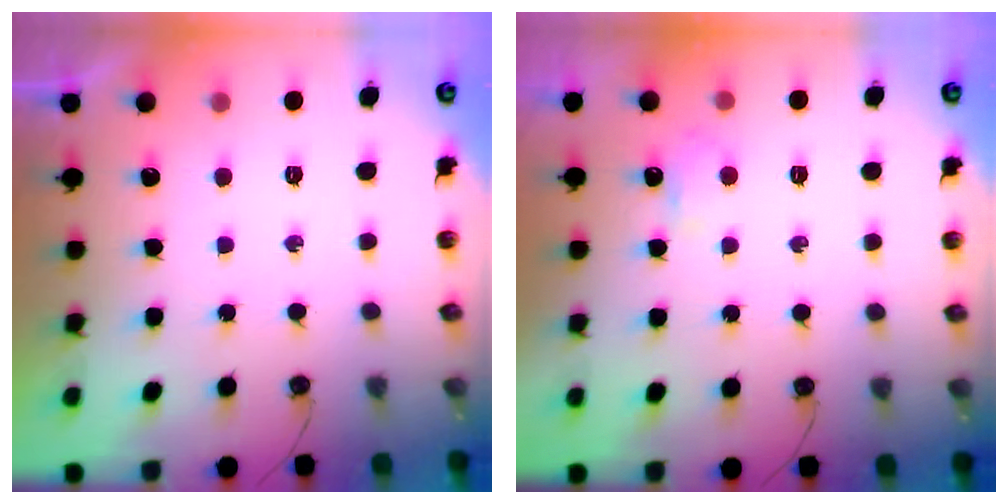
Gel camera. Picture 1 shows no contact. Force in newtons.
{"total": 2.9, "press": 2.9, "slide": 0.6}